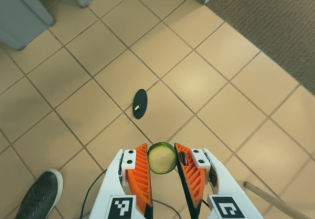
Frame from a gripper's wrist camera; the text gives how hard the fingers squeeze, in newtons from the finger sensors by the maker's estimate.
{"total": 6.5, "left": 6.1, "right": 7.0}